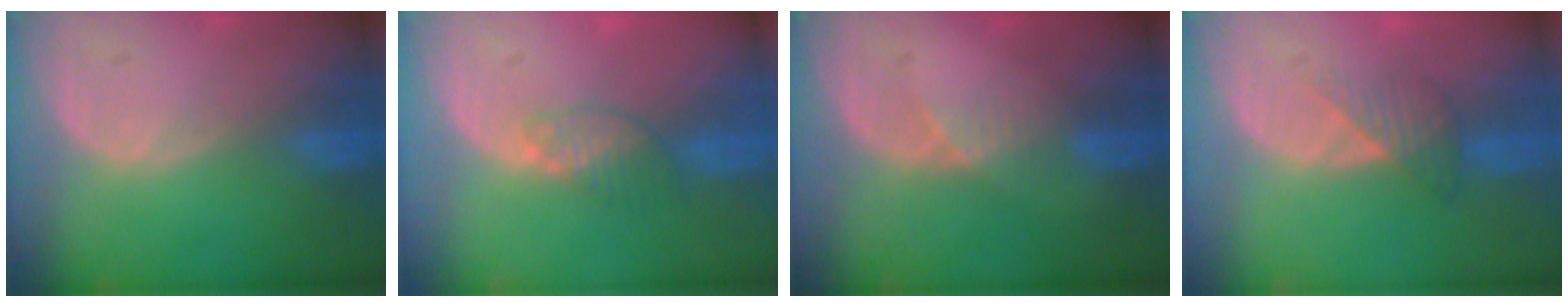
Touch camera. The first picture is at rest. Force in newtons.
{"total": 3.3, "press": 3.1, "slide": 1.1}
{"total": 2.6, "press": 2.2, "slide": 1.4}
{"total": 3.4, "press": 3.2, "slide": 1.1}